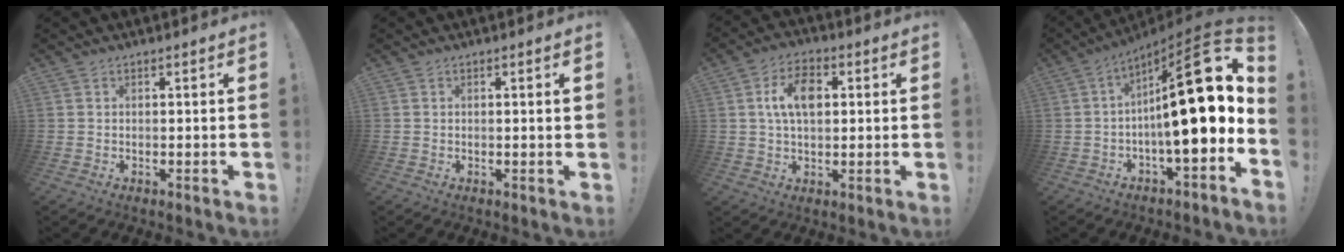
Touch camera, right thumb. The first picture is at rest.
{"total": 1.3, "force": [0.4, -0.1, 1.2], "torque": [-0.024, 0.002, 0.005]}
{"total": 10.4, "force": [2.3, 6.7, 7.6], "torque": [-0.120, 0.013, 0.042]}
{"total": 23.4, "force": [2.2, 5.5, 22.6], "torque": [-0.344, -0.015, 0.030]}